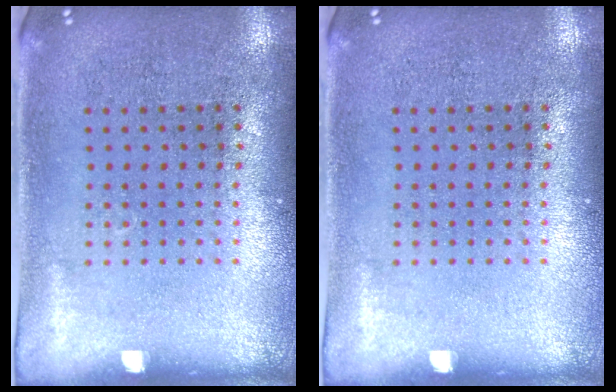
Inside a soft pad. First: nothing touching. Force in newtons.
{"total": 0.0}